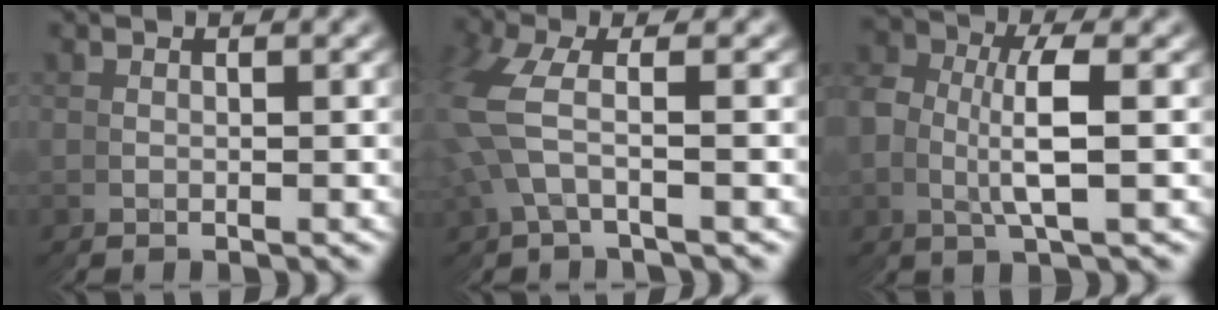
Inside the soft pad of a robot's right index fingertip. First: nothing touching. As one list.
[{"total": 3.7, "force": [1.8, 2.7, 1.7], "torque": [-0.071, 0.009, 0.028]}, {"total": 3.6, "force": [0.6, 1.7, 3.1], "torque": [-0.061, 0.008, 0.005]}]